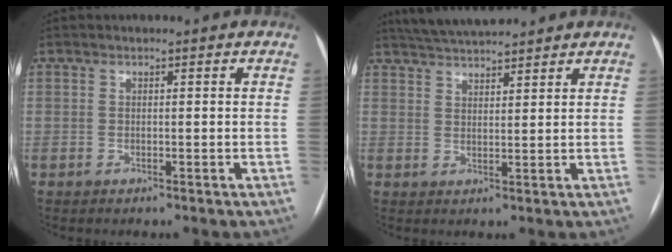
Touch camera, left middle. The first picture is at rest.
{"total": 8.2, "force": [7.6, 0.9, 3.1], "torque": [-0.058, 0.030, 0.127]}